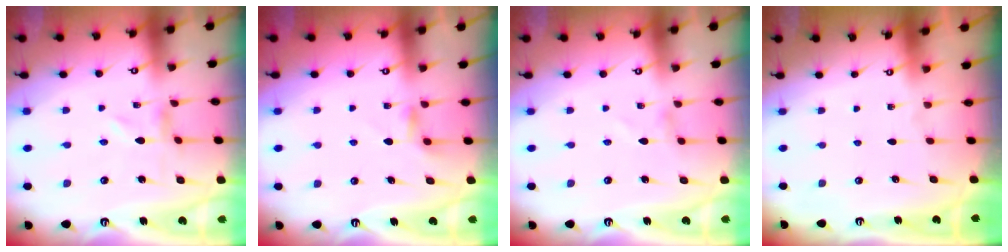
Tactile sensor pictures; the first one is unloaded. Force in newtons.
{"total": 3.0, "press": 2.9, "slide": 0.5}
{"total": 1.3, "press": 1.3, "slide": 0.1}
{"total": 0.0}